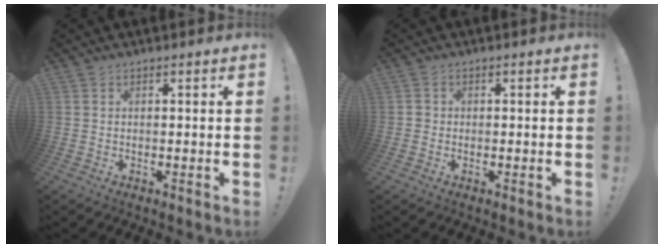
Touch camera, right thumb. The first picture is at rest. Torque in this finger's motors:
{"motor_torque": [0.12, -0.18, -0.03, 0.07, 0.02]}